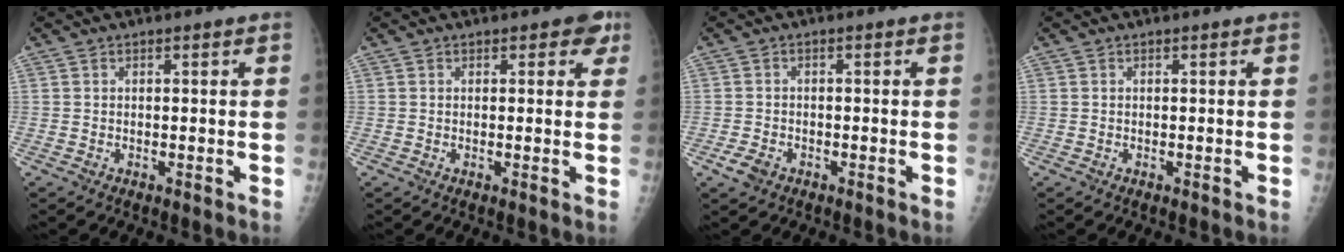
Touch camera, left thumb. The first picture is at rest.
{"total": 2.8, "force": [1.3, 1.7, 1.8], "torque": [0.007, 0.000, 0.007]}
{"total": 2.8, "force": [-1.6, 1.9, 1.3], "torque": [-0.025, 0.005, -0.025]}
{"total": 0.0}